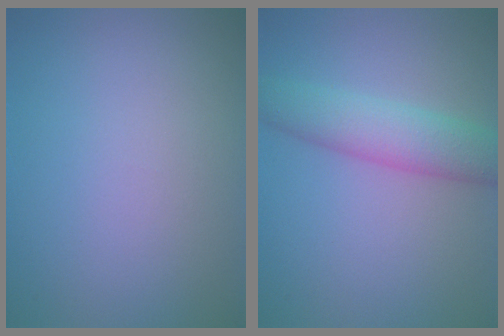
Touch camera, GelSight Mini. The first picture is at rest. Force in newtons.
{"total": 4.4, "press": 4.4, "slide": 0.1}